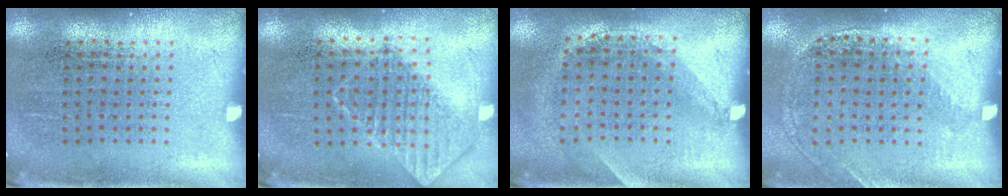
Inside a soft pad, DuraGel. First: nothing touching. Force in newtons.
{"total": 0.8, "press": 0.8, "slide": 0.1}
{"total": 1.3, "press": 0.9, "slide": 0.9}
{"total": 1.2, "press": 1.1, "slide": 0.5}